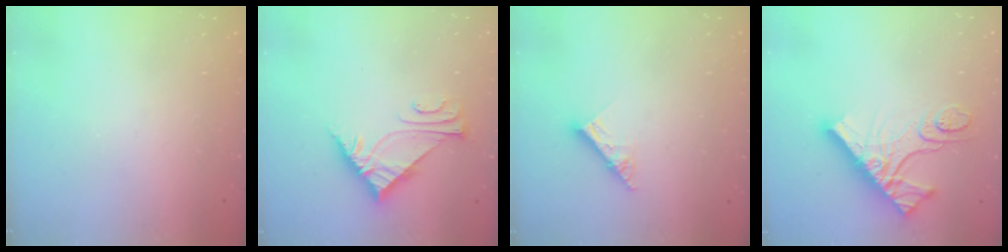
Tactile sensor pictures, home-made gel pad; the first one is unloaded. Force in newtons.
{"total": 6.4, "press": 6.4, "slide": 0.1}
{"total": 8.2, "press": 8.1, "slide": 1.0}
{"total": 14.8, "press": 14.7, "slide": 1.5}